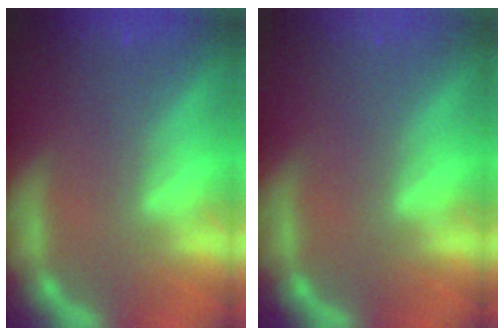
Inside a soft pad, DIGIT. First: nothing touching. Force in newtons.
{"total": 0.0}